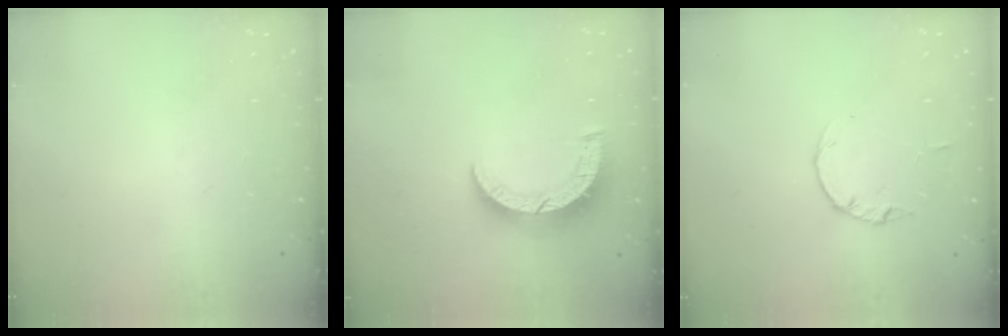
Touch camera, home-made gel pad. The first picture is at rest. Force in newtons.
{"total": 8.0, "press": 8.0, "slide": 0.4}
{"total": 2.8, "press": 2.8, "slide": 0.4}